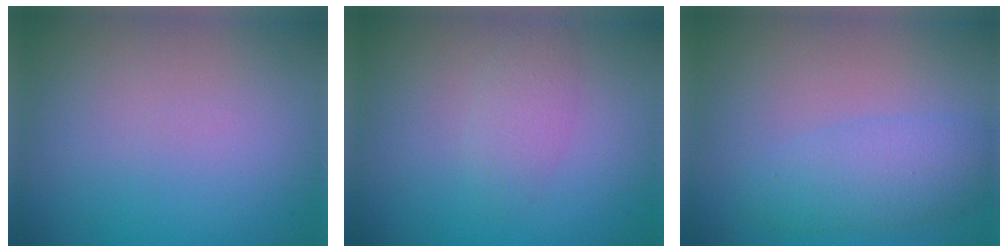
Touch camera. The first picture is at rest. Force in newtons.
{"total": 2.1, "press": 2.0, "slide": 0.0}
{"total": 2.2, "press": 2.2, "slide": 0.1}